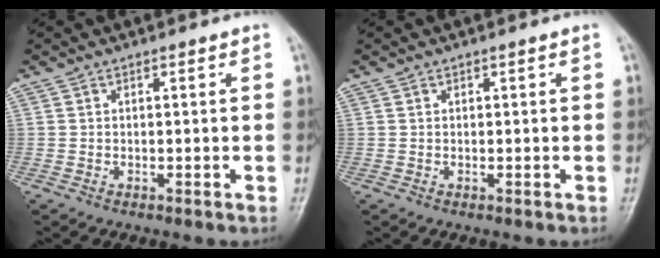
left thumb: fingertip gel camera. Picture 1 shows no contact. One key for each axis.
{"total": 0.0}